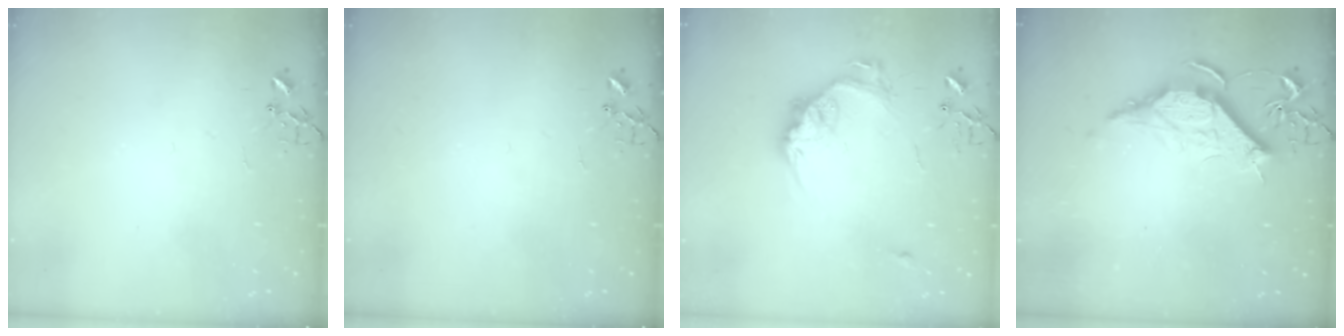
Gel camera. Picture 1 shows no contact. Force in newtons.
{"total": 0.0}
{"total": 15.4, "press": 15.4, "slide": 1.0}
{"total": 10.8, "press": 10.8, "slide": 0.3}